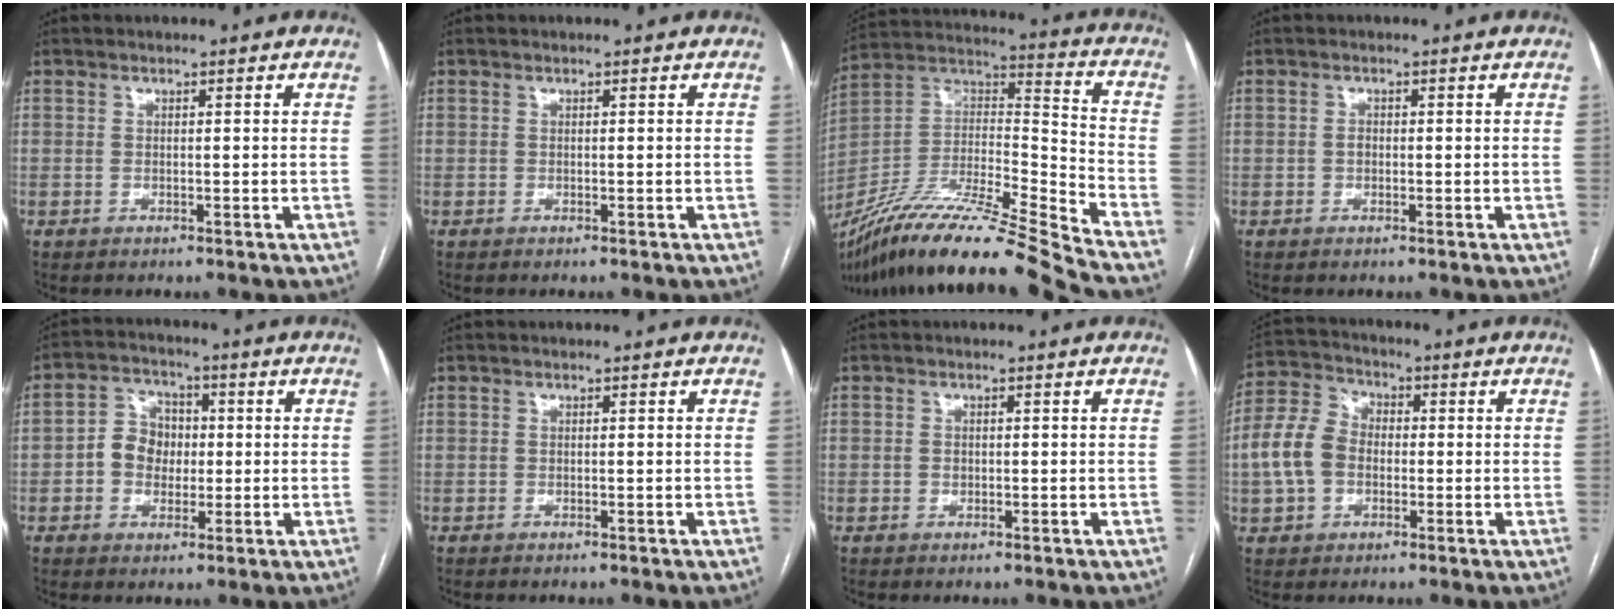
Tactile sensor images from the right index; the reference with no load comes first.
{"total": 0.0}
{"total": 24.5, "force": [-20.8, -1.5, 12.9], "torque": [-0.252, -0.013, -0.378]}
{"total": 0.8, "force": [-0.1, 0.6, 0.5], "torque": [-0.010, 0.003, -0.004]}
{"total": 6.5, "force": [-0.4, 5.5, 3.4], "torque": [-0.068, 0.028, -0.007]}
{"total": 0.0}
{"total": 0.8, "force": [-0.1, 0.7, 0.4], "torque": [-0.005, 0.002, -0.001]}
{"total": 8.6, "force": [-1.1, 6.5, 5.5], "torque": [-0.145, 0.030, -0.024]}